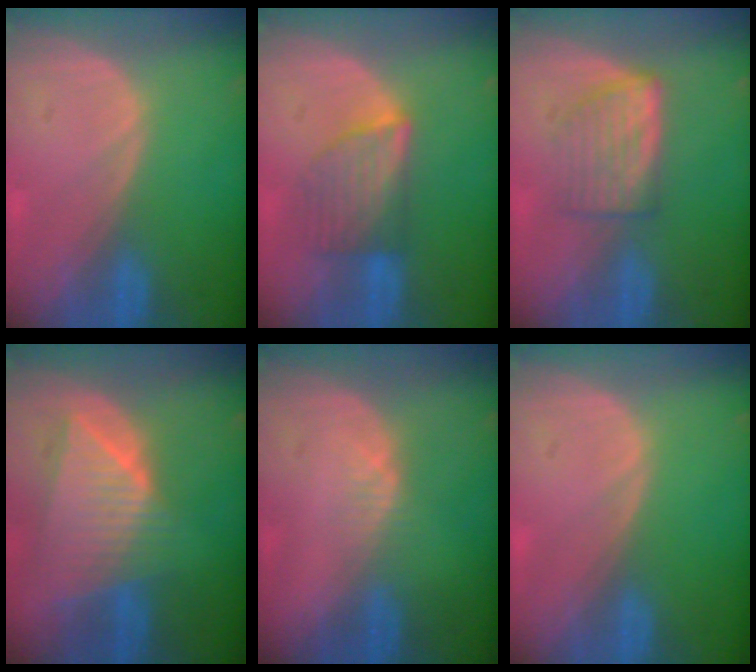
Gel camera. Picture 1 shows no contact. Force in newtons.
{"total": 6.0, "press": 6.0, "slide": 0.7}
{"total": 5.9, "press": 5.4, "slide": 2.4}
{"total": 9.0, "press": 7.9, "slide": 4.3}
{"total": 1.7, "press": 1.5, "slide": 0.8}
{"total": 0.0}